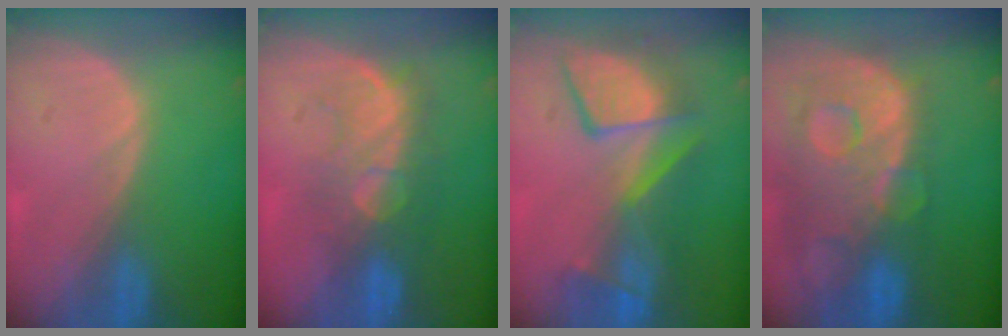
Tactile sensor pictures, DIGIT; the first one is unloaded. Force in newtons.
{"total": 8.1, "press": 7.9, "slide": 1.8}
{"total": 9.5, "press": 9.2, "slide": 2.1}
{"total": 13.7, "press": 11.2, "slide": 7.8}